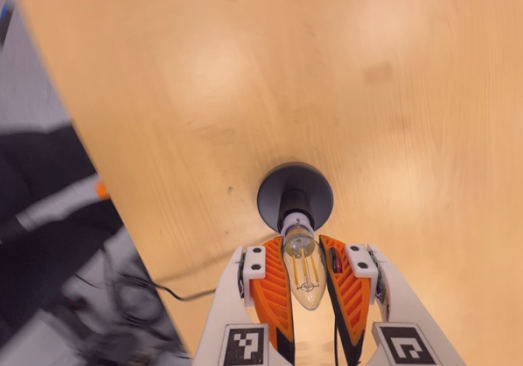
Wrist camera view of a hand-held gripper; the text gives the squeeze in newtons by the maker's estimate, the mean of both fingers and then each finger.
{"total": 19.2, "left": 18.9, "right": 19.5}